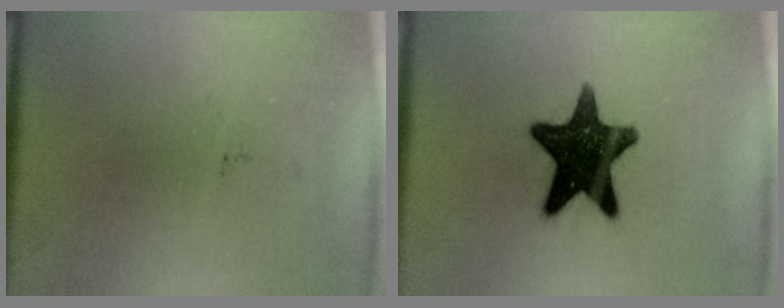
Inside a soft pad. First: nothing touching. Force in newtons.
{"total": 14.9}